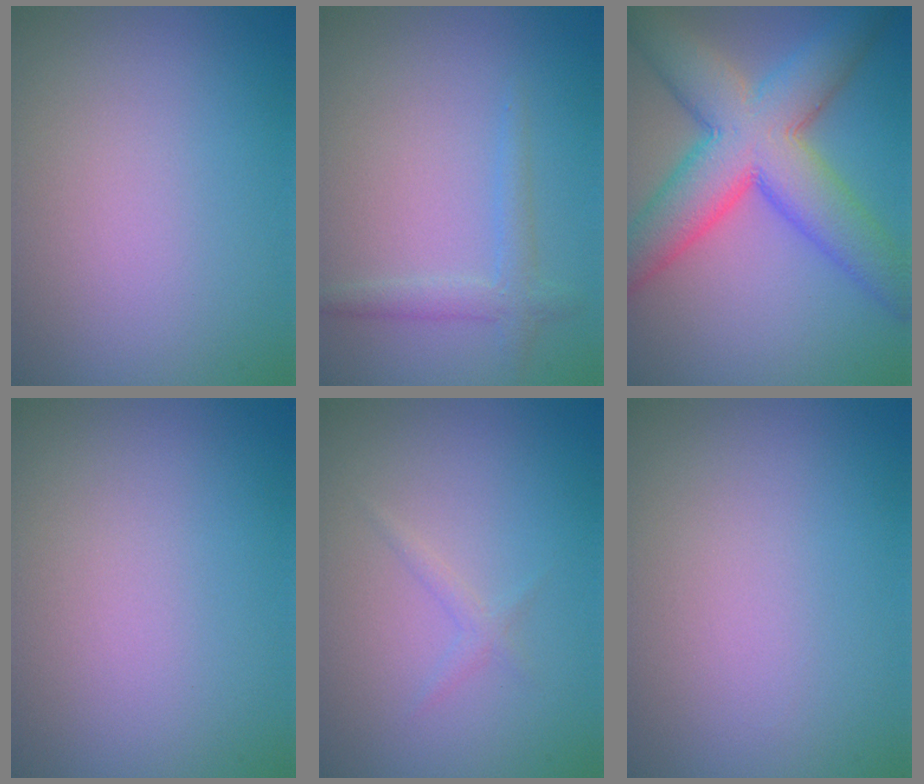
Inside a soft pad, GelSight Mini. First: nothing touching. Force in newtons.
{"total": 1.9, "press": 1.9, "slide": 0.1}
{"total": 10.7, "press": 10.7, "slide": 0.3}
{"total": 0.0}
{"total": 0.9, "press": 0.9, "slide": 0.0}
{"total": 0.0}